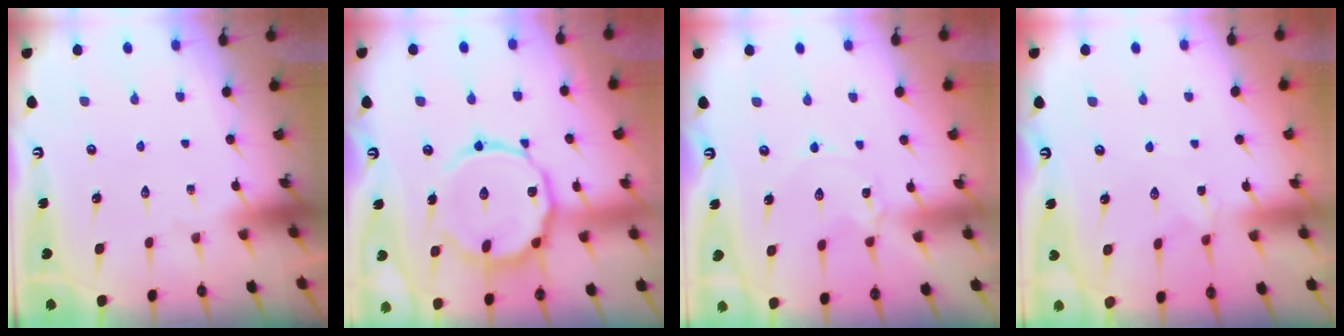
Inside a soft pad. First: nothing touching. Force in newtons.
{"total": 14.2, "press": 14.2, "slide": 1.0}
{"total": 1.9, "press": 1.9, "slide": 0.3}
{"total": 1.2, "press": 1.2, "slide": 0.4}